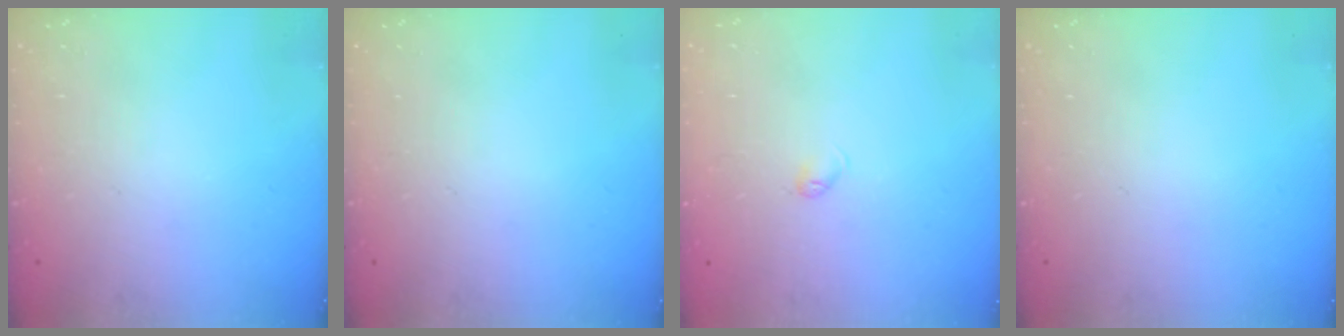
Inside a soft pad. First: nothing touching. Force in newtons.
{"total": 0.0}
{"total": 3.0, "press": 2.9, "slide": 0.6}
{"total": 0.0}